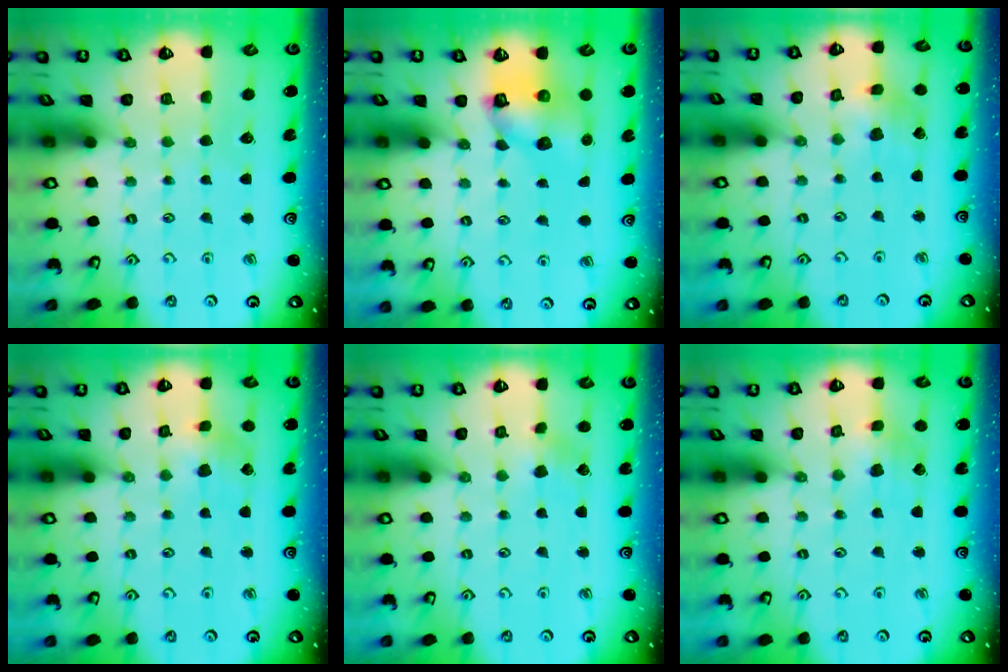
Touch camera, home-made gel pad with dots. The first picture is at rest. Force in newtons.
{"total": 8.6, "press": 8.6, "slide": 0.7}
{"total": 3.0, "press": 2.9, "slide": 0.5}
{"total": 2.7, "press": 2.7, "slide": 0.5}
{"total": 2.2, "press": 2.2, "slide": 0.3}
{"total": 2.9, "press": 2.9, "slide": 0.1}